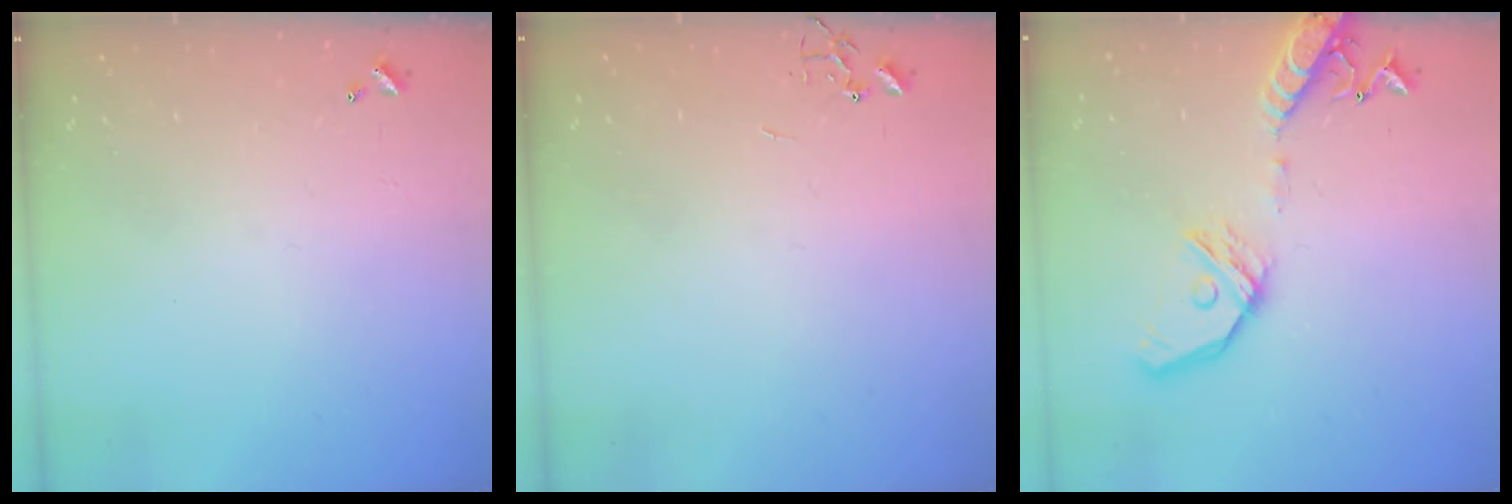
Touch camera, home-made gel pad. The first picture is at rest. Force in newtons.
{"total": 0.0}
{"total": 16.3, "press": 16.0, "slide": 3.2}